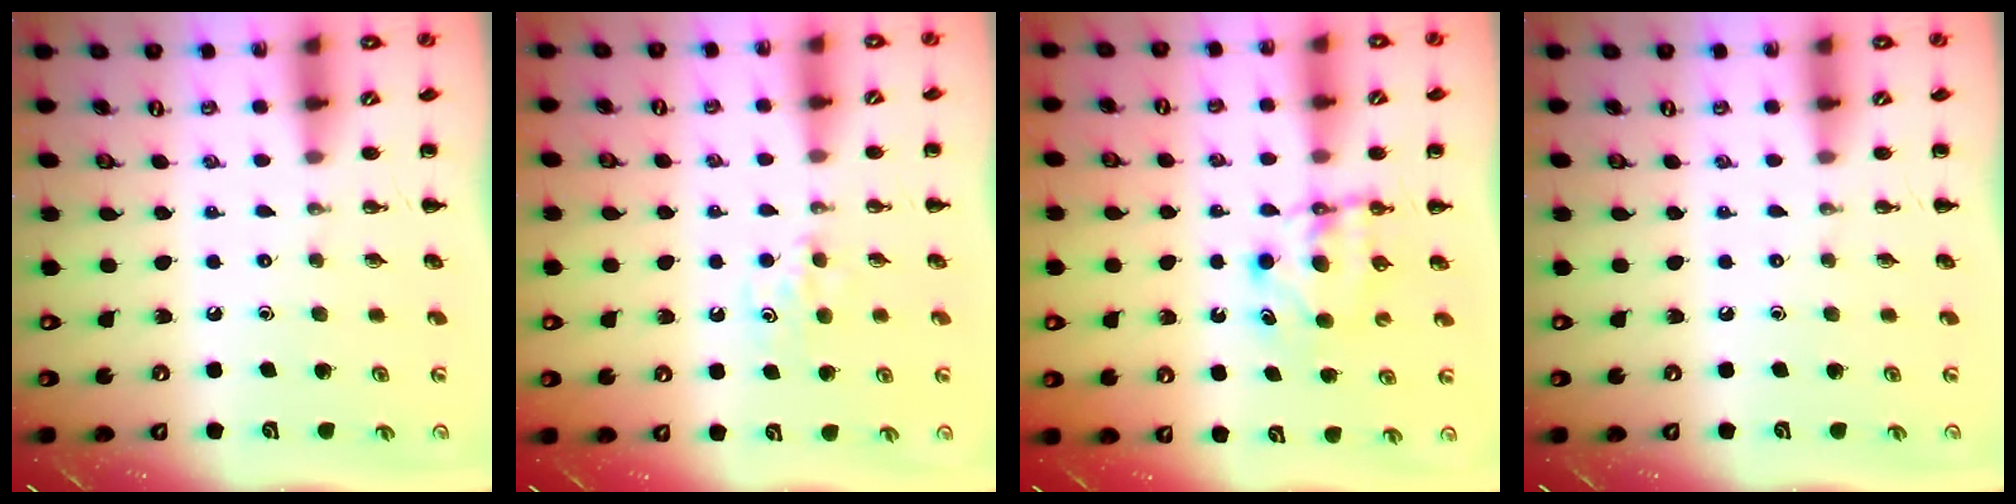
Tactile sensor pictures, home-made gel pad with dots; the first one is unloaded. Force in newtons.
{"total": 5.0, "press": 4.8, "slide": 1.5}
{"total": 5.6, "press": 5.6, "slide": 0.6}
{"total": 0.0}